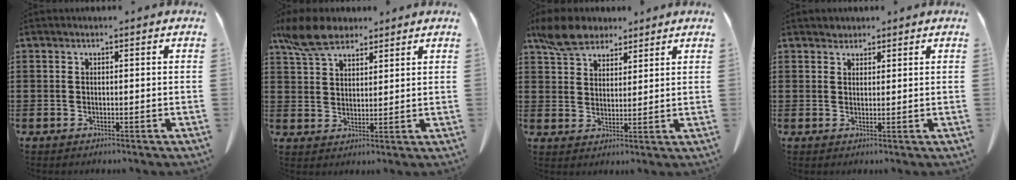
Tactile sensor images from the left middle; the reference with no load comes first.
{"total": 7.5, "force": [5.9, 3.1, 3.4], "torque": [-0.088, -0.003, 0.113]}
{"total": 6.7, "force": [5.5, 3.1, 2.3], "torque": [-0.066, -0.001, 0.106]}
{"total": 1.5, "force": [1.4, 0.6, -0.1], "torque": [-0.003, 0.001, 0.029]}